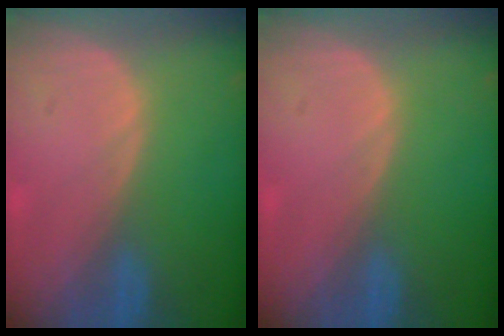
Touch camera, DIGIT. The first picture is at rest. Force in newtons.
{"total": 0.0}